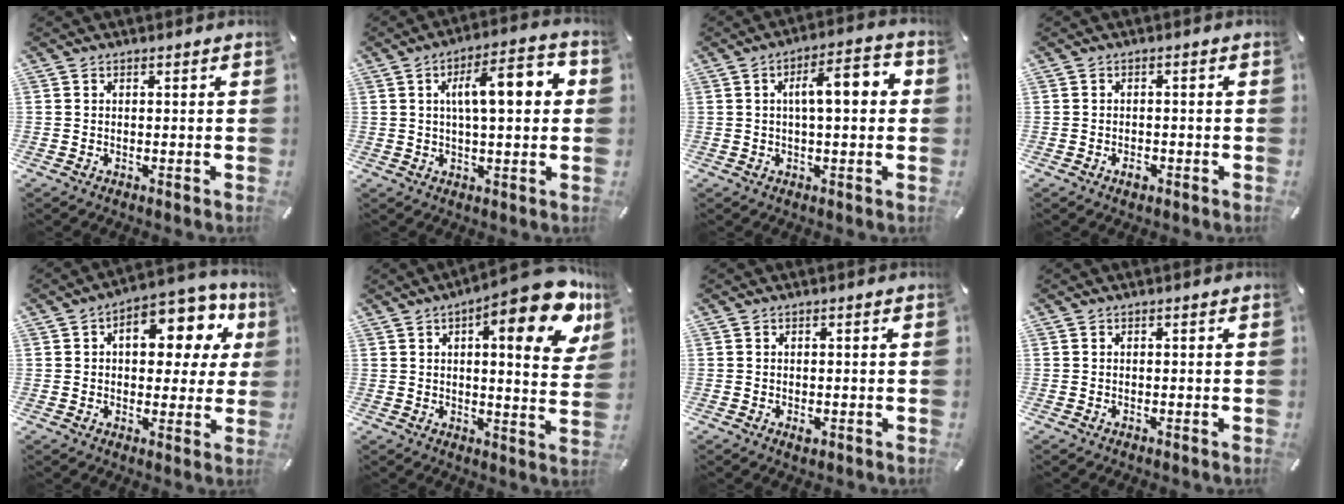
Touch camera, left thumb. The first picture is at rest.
{"total": 12.3, "force": [2.8, 4.2, 11.2], "torque": [-0.181, 0.006, 0.038]}
{"total": 9.7, "force": [1.6, 3.3, 9.0], "torque": [-0.146, 0.005, 0.019]}
{"total": 1.8, "force": [-1.0, 1.1, 1.1], "torque": [-0.022, 0.003, -0.018]}
{"total": 13.9, "force": [4.9, 7.7, 10.4], "torque": [-0.136, -0.025, 0.080]}
{"total": 18.8, "force": [9.3, 5.7, 15.3], "torque": [-0.194, -0.061, 0.136]}
{"total": 1.2, "force": [-0.4, 0.7, 0.9], "torque": [-0.017, -0.001, -0.005]}
{"total": 0.0}